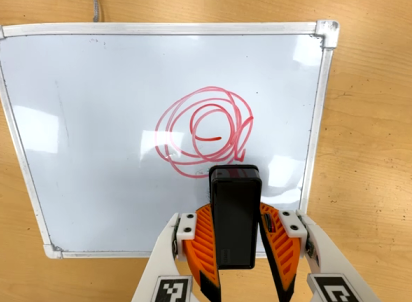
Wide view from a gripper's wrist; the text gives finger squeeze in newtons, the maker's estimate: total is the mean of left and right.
{"total": 7.2, "left": 5.5, "right": 8.8}